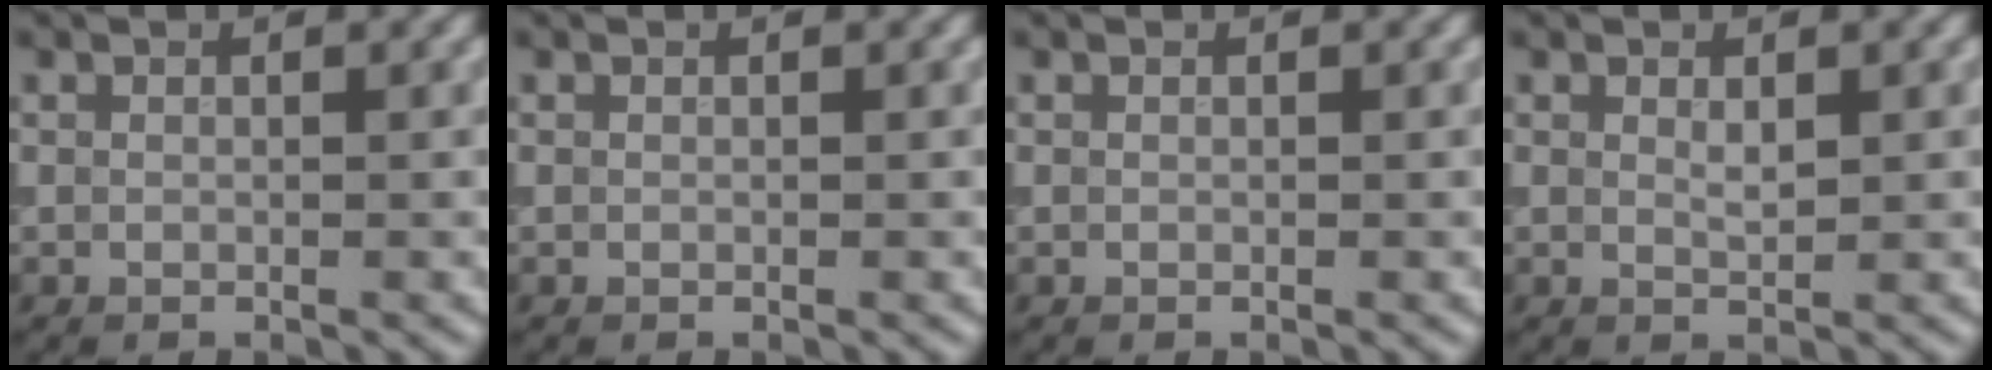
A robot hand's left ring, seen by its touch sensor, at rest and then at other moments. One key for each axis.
{"total": 0.0}
{"total": 0.0}
{"total": 1.0, "fx": 0.4, "fy": 0.3, "fz": 0.8, "tx": -0.018, "ty": -0.001, "tz": 0.009}